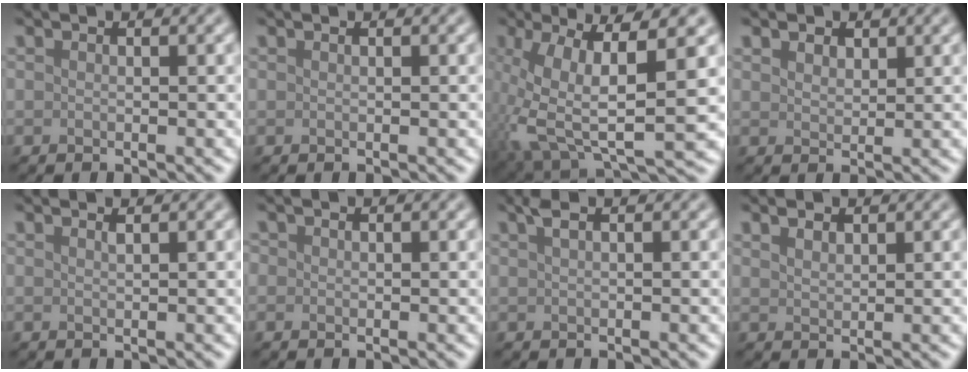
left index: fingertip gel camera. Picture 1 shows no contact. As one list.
[{"total": 0.0}, {"total": 10.0, "force": [0.2, 3.6, 9.3], "torque": [-0.192, -0.012, 0.005]}, {"total": 1.8, "force": [1.4, 0.9, 0.6], "torque": [-0.013, -0.001, 0.023]}, {"total": 0.5, "force": [0.4, 0.1, 0.4], "torque": [-0.004, 0.000, 0.007]}, {"total": 0.6, "force": [0.1, 0.5, 0.2], "torque": [0.000, -0.002, 0.000]}, {"total": 1.3, "force": [0.8, 0.3, 1.0], "torque": [-0.020, 0.008, 0.013]}, {"total": 1.2, "force": [1.0, 0.6, 0.5], "torque": [-0.012, 0.001, 0.022]}]